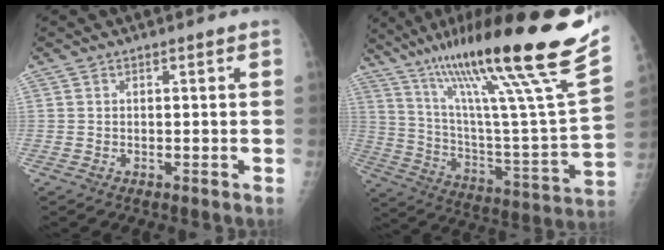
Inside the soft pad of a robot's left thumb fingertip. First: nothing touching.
{"total": 34.1, "force": [21.2, 3.6, 26.4], "torque": [-0.389, -0.054, 0.347]}